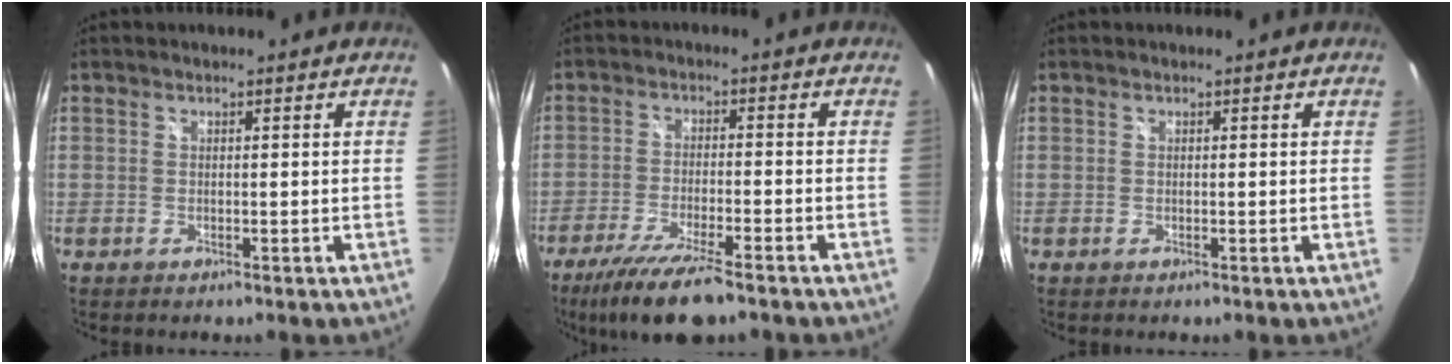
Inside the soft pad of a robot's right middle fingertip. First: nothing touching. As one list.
[{"total": 11.6, "force": [-8.7, 1.9, 7.4], "torque": [-0.162, -0.033, -0.154]}, {"total": 0.0}]